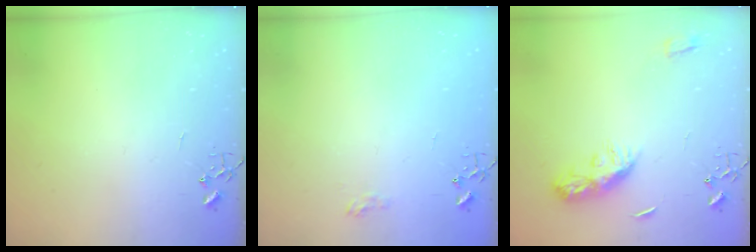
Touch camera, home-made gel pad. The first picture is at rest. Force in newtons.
{"total": 5.8, "press": 5.7, "slide": 0.7}
{"total": 9.9, "press": 9.9, "slide": 0.0}